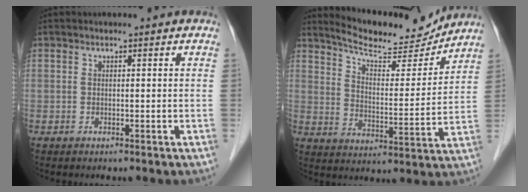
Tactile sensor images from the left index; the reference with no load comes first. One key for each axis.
{"total": 13.4, "fx": 12.7, "fy": 2.0, "fz": 3.9, "tx": -0.067, "ty": -0.010, "tz": 0.196}